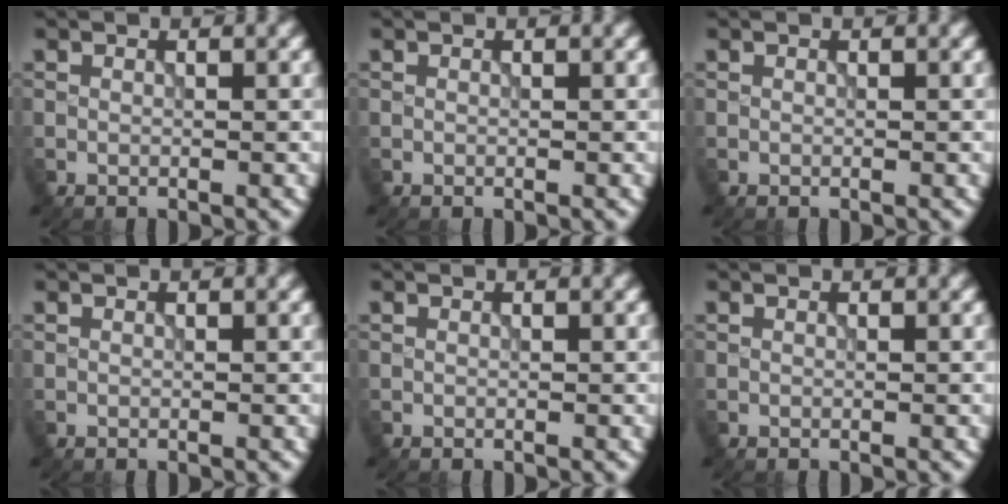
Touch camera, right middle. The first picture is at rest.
{"total": 0.0}
{"total": 0.0}
{"total": 0.0}
{"total": 0.0}
{"total": 0.0}